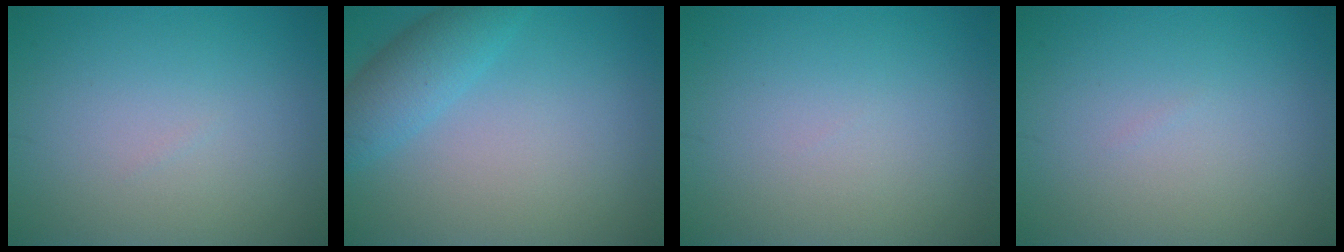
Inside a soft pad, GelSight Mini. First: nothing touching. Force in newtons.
{"total": 3.5, "press": 3.5, "slide": 0.2}
{"total": 0.0}
{"total": 0.0}